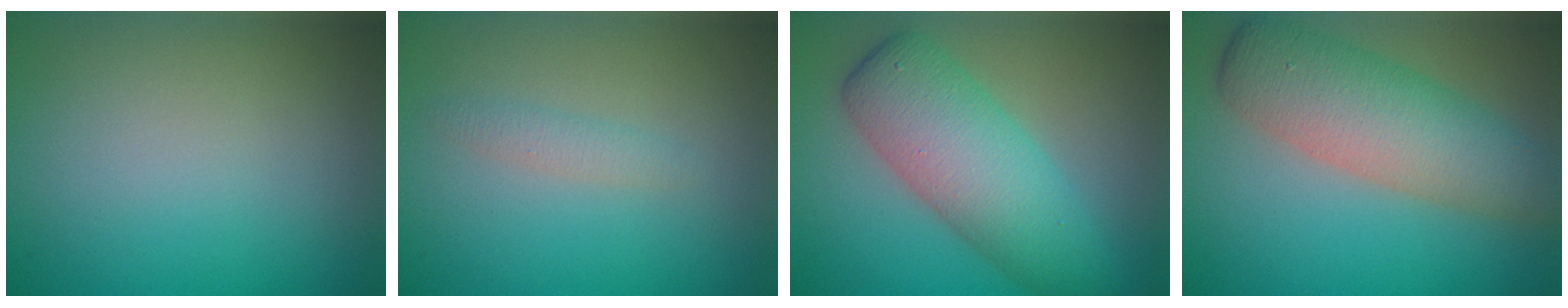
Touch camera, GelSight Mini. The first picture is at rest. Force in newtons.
{"total": 1.2, "press": 1.2, "slide": 0.0}
{"total": 7.6, "press": 7.6, "slide": 0.1}
{"total": 7.2, "press": 7.2, "slide": 0.2}